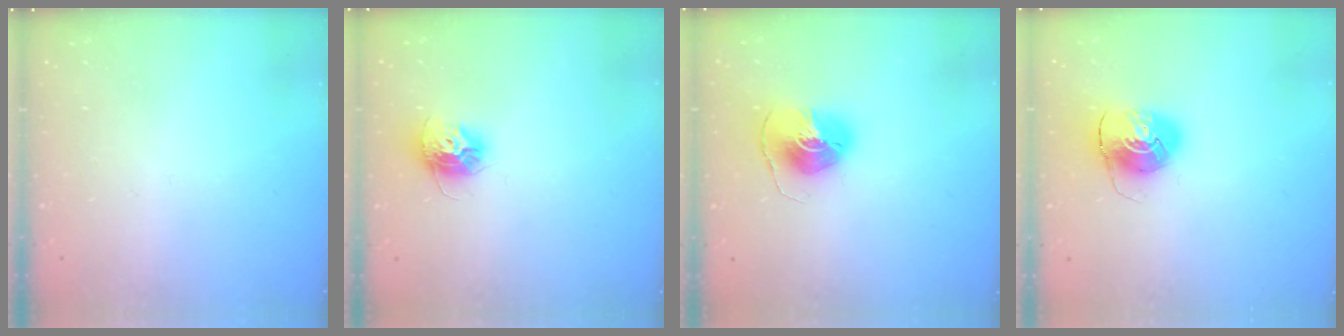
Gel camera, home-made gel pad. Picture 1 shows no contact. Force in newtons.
{"total": 10.5, "press": 10.4, "slide": 0.9}
{"total": 8.1, "press": 8.1, "slide": 0.1}
{"total": 8.5, "press": 8.5, "slide": 0.1}